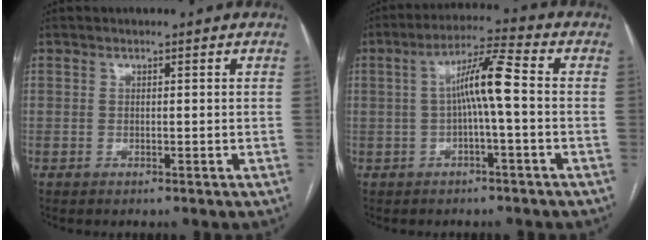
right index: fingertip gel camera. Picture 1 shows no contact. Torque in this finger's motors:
{"motor_torque": [0.72, 0.01, 0.25, 0.11]}